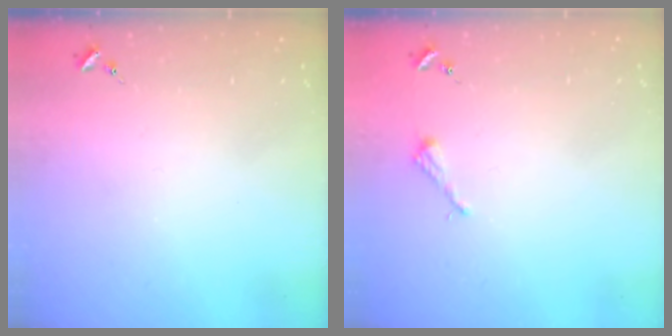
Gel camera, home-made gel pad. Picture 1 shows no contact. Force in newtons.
{"total": 2.6, "press": 2.6, "slide": 0.3}